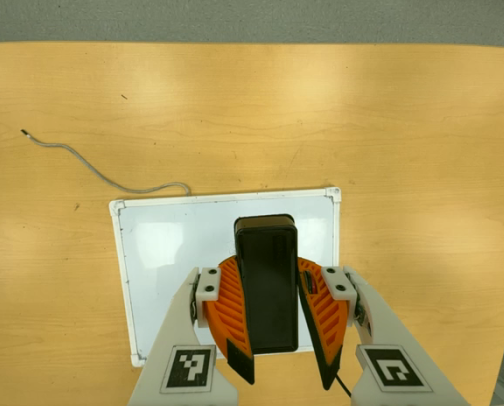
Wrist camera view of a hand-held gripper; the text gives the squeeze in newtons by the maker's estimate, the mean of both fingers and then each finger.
{"total": 9.8, "left": 9.3, "right": 10.3}